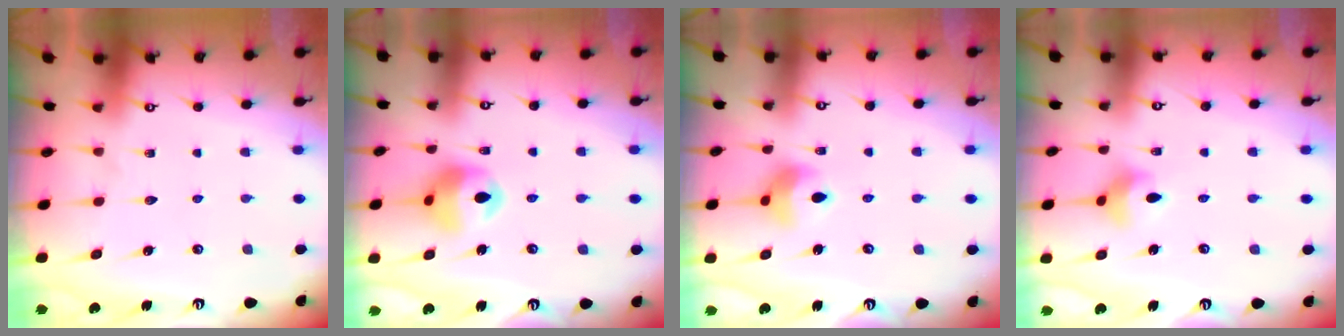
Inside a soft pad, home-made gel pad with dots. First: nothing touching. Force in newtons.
{"total": 12.1, "press": 11.9, "slide": 1.9}
{"total": 8.7, "press": 8.6, "slide": 1.2}
{"total": 5.6, "press": 5.4, "slide": 1.3}